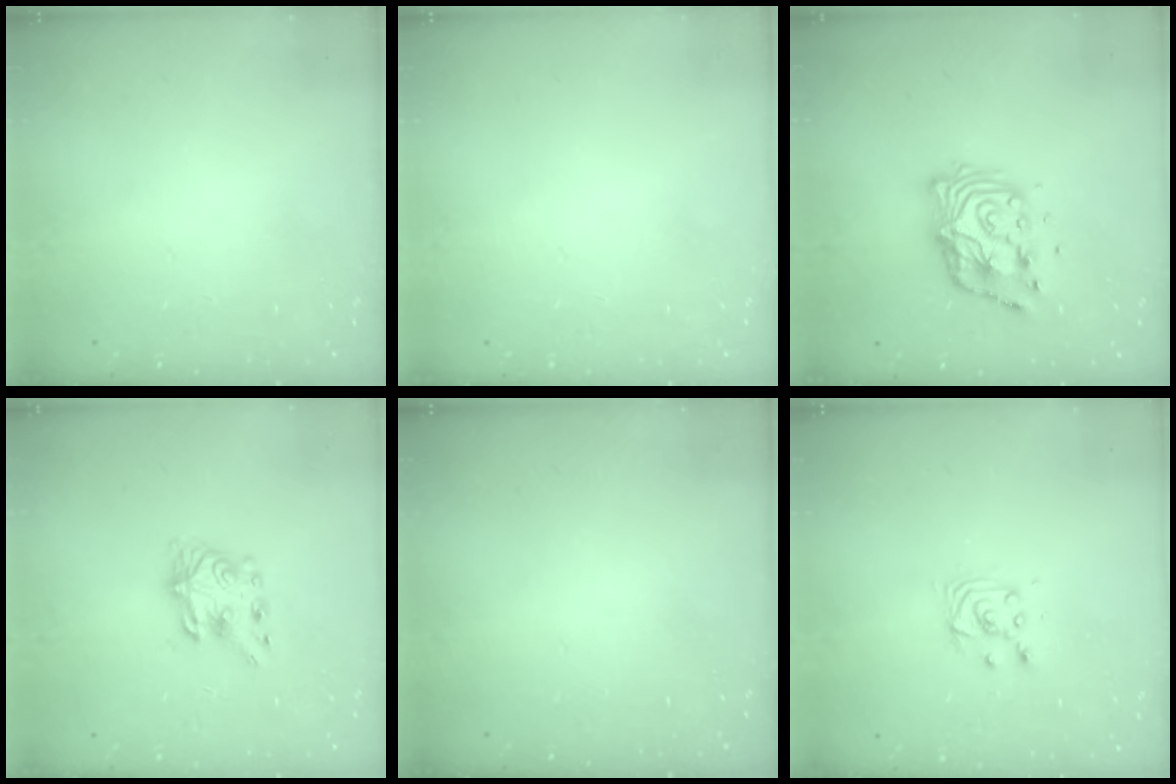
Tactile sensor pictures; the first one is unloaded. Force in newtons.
{"total": 0.0}
{"total": 12.3, "press": 12.3, "slide": 1.1}
{"total": 7.2, "press": 7.2, "slide": 0.4}
{"total": 0.0}
{"total": 4.6, "press": 4.6, "slide": 0.5}